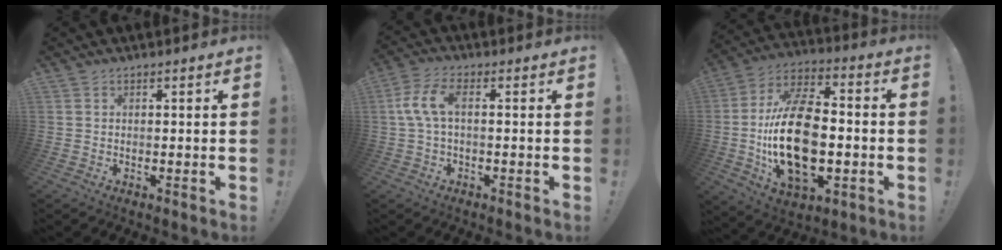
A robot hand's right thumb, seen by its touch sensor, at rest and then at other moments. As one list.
[{"total": 7.7, "force": [0.5, 3.2, 6.9], "torque": [-0.147, 0.004, 0.011]}, {"total": 24.7, "force": [-3.1, 13.9, 20.1], "torque": [-0.385, 0.006, -0.051]}]